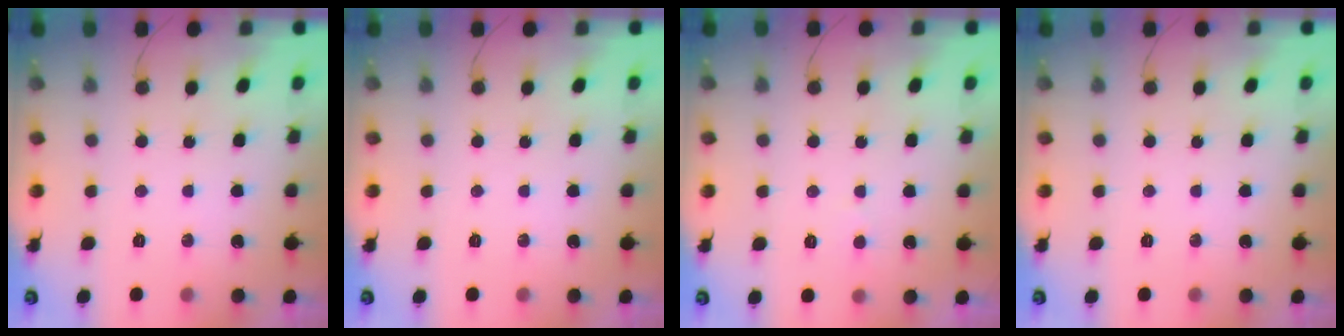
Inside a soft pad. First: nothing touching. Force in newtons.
{"total": 0.0}
{"total": 3.1, "press": 3.1, "slide": 0.3}
{"total": 0.0}